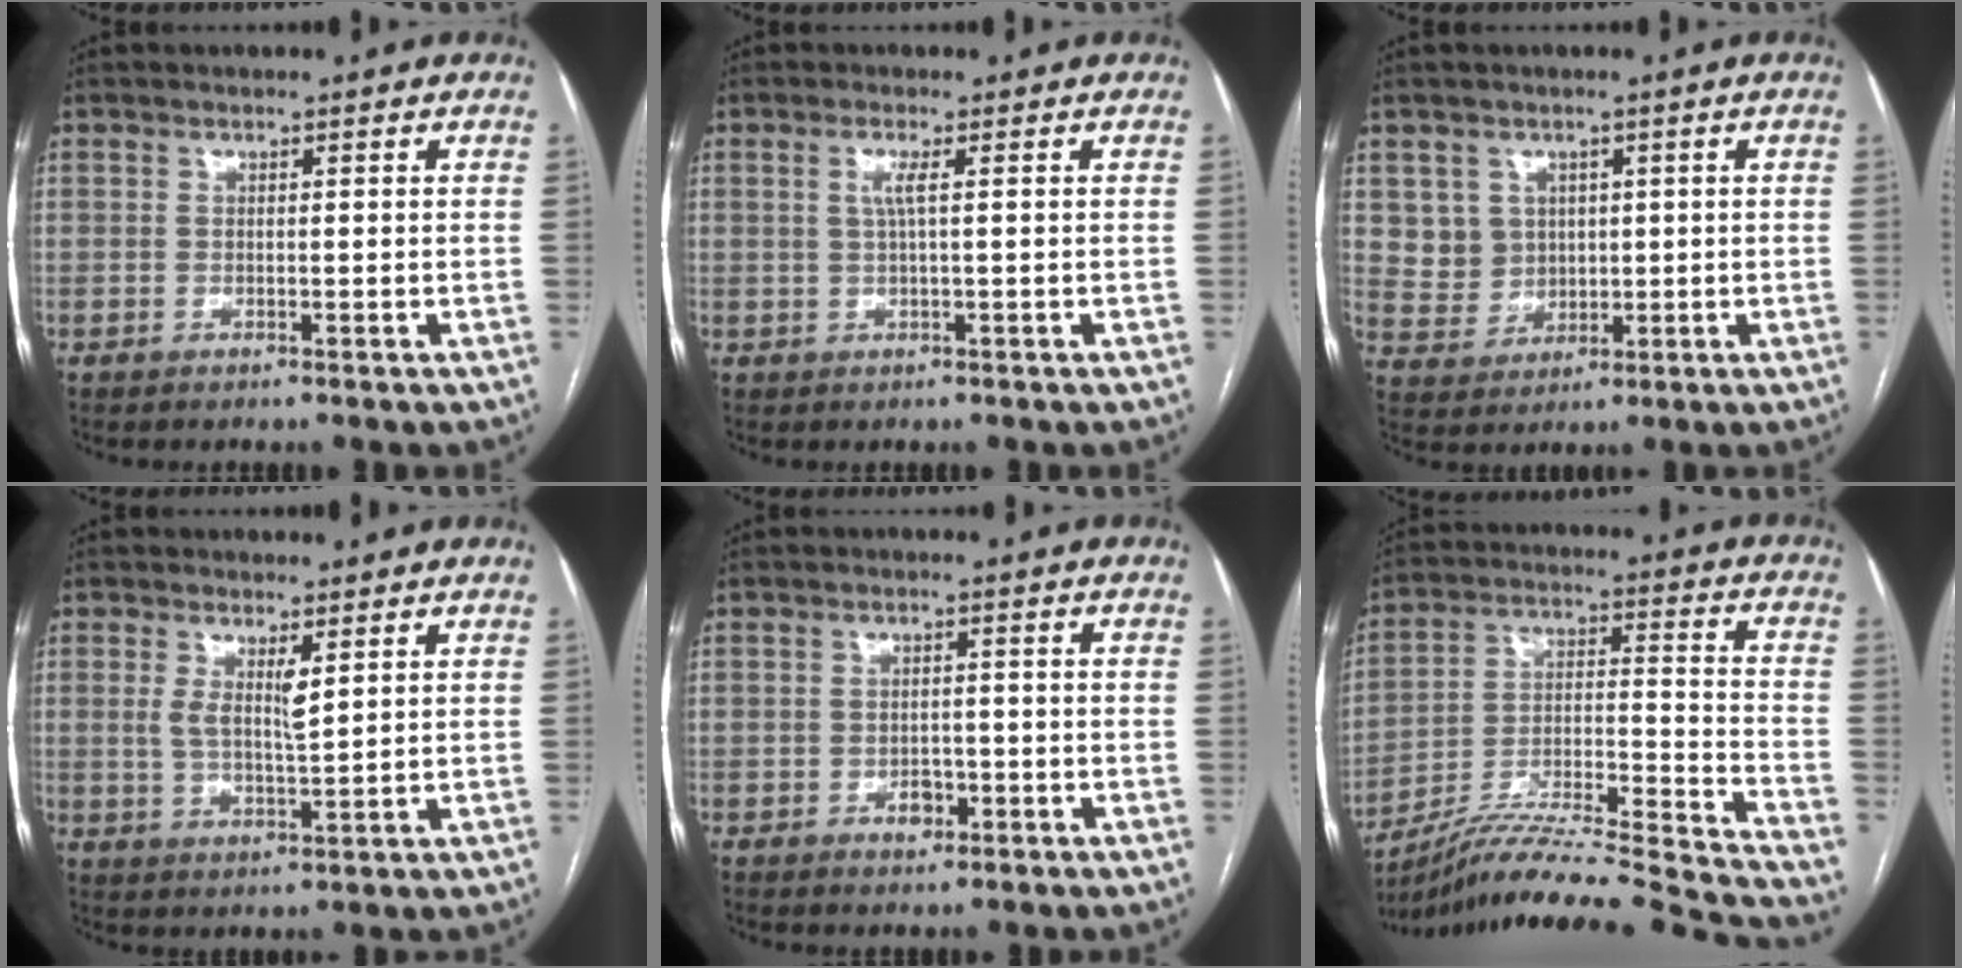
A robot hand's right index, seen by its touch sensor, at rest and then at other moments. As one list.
[{"total": 1.9, "force": [0.4, -0.2, 1.8], "torque": [-0.042, 0.004, 0.007]}, {"total": 5.2, "force": [1.5, 4.9, 0.6], "torque": [-0.016, 0.015, 0.037]}, {"total": 4.2, "force": [1.4, 0.8, 3.8], "torque": [-0.076, -0.008, 0.029]}, {"total": 2.4, "force": [-1.2, 1.6, 1.4], "torque": [-0.017, 0.006, -0.012]}, {"total": 25.4, "force": [-23.2, -1.6, 10.0], "torque": [-0.140, -0.011, -0.365]}]